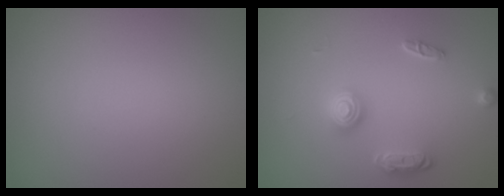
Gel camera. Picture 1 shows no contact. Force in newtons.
{"total": 2.3, "press": 1.8, "slide": 1.4}